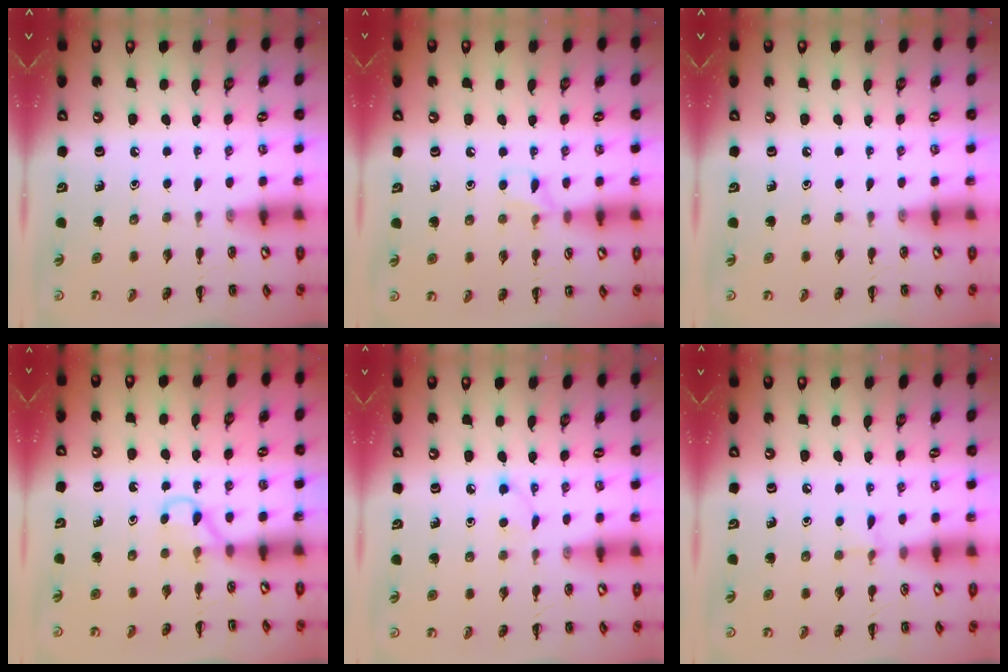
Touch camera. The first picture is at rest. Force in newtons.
{"total": 6.4, "press": 6.2, "slide": 1.9}
{"total": 0.0}
{"total": 3.2, "press": 3.0, "slide": 1.0}
{"total": 2.7, "press": 2.5, "slide": 0.9}
{"total": 4.9, "press": 4.6, "slide": 1.6}